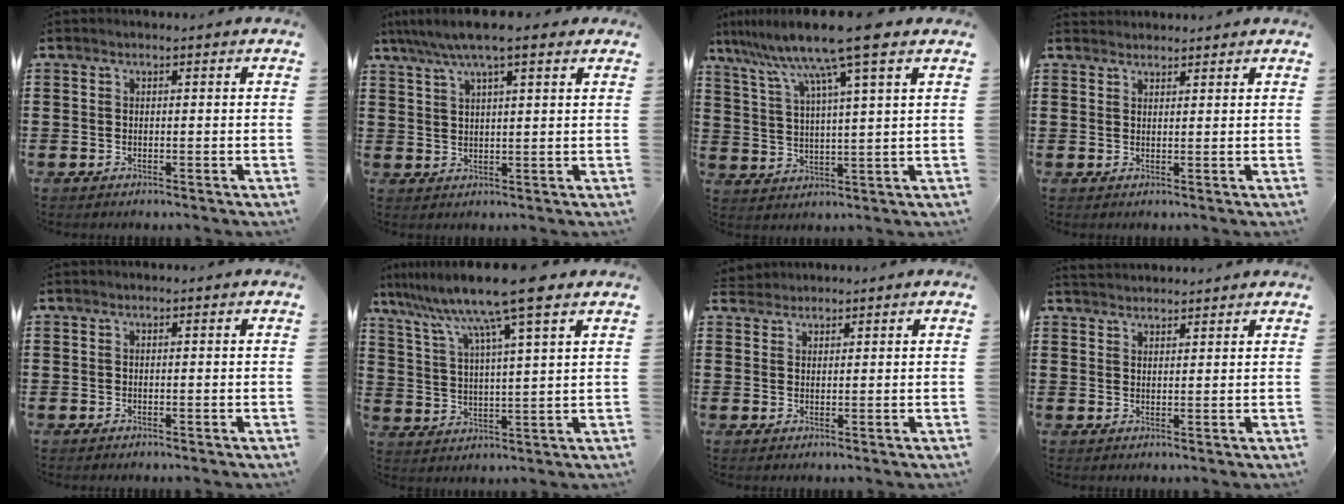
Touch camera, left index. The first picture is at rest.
{"total": 6.5, "force": [4.6, 0.8, 4.5], "torque": [-0.097, -0.005, 0.081]}
{"total": 10.5, "force": [7.9, -0.2, 7.0], "torque": [-0.162, -0.028, 0.127]}
{"total": 1.5, "force": [1.5, 0.3, -0.2], "torque": [0.001, 0.002, 0.029]}
{"total": 0.0}
{"total": 11.1, "force": [8.8, -0.1, 6.7], "torque": [-0.153, -0.041, 0.142]}
{"total": 1.8, "force": [1.7, 0.5, -0.2], "torque": [-0.002, 0.004, 0.034]}
{"total": 2.1, "force": [2.1, 0.1, -0.3], "torque": [0.000, -0.001, 0.041]}